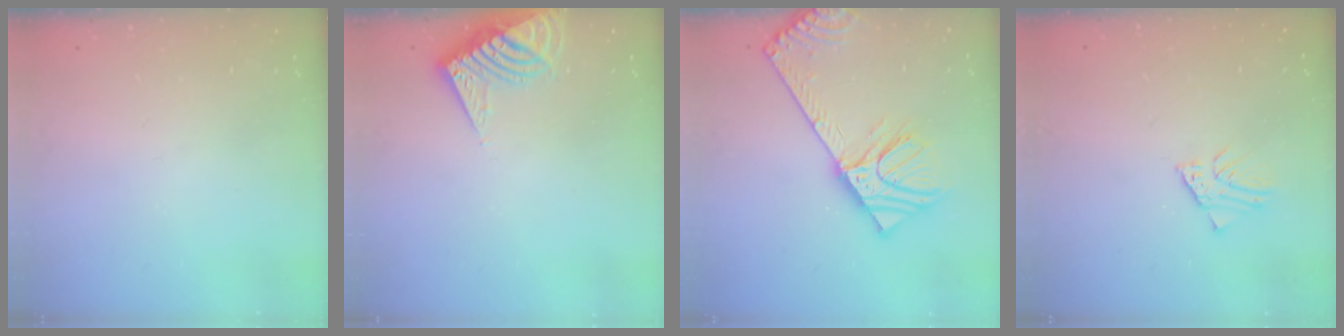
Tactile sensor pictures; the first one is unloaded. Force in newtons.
{"total": 11.9, "press": 11.8, "slide": 1.2}
{"total": 13.4, "press": 13.1, "slide": 2.6}
{"total": 2.4, "press": 2.4, "slide": 0.2}